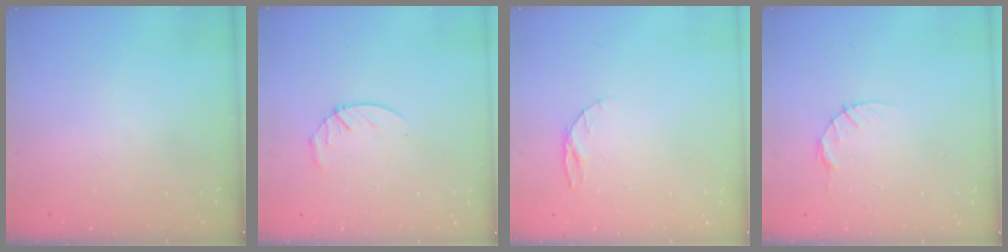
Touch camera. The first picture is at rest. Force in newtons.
{"total": 4.2, "press": 4.2, "slide": 0.5}
{"total": 4.9, "press": 4.8, "slide": 0.5}
{"total": 3.9, "press": 3.8, "slide": 0.5}